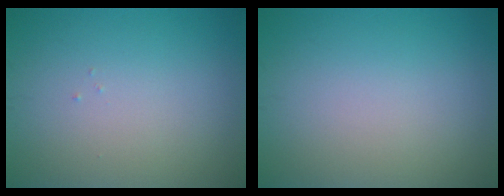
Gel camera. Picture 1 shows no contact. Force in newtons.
{"total": 0.0}